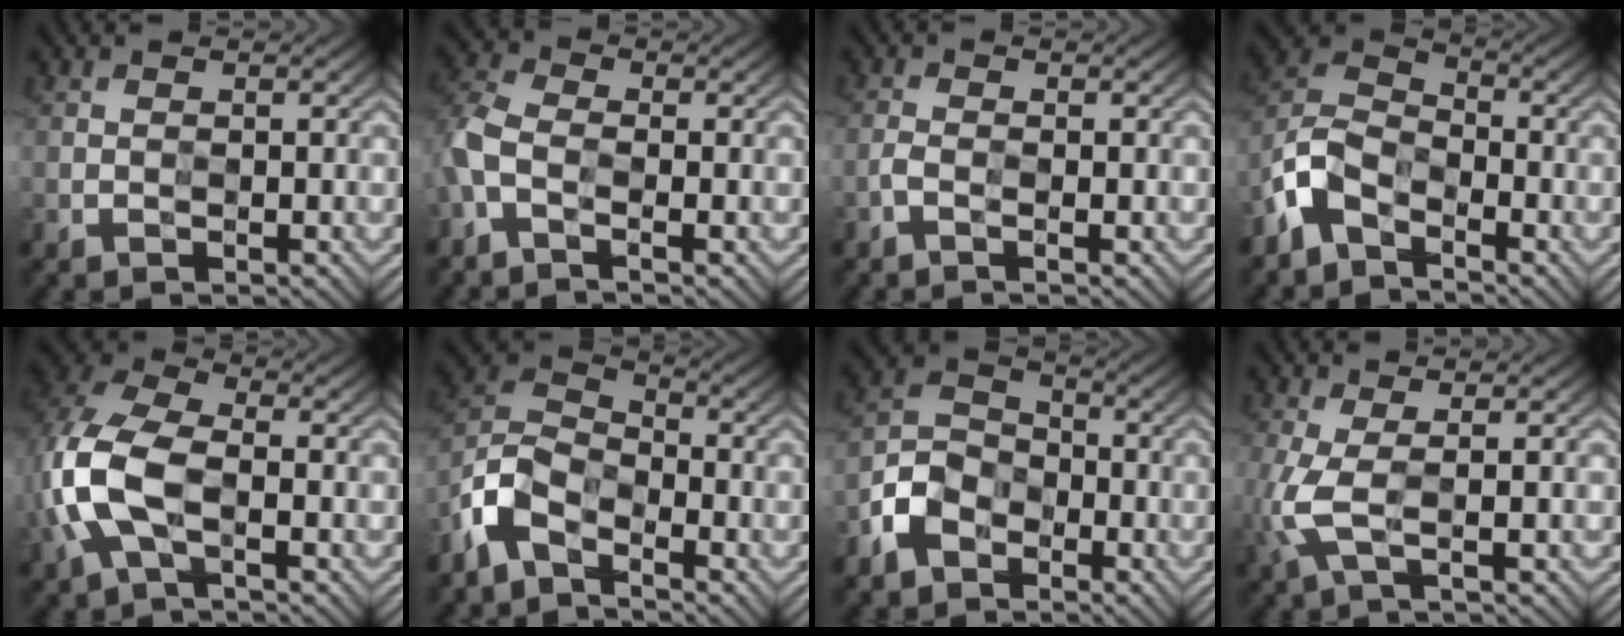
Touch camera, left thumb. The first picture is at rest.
{"total": 6.3, "force": [-2.5, 3.7, 4.4], "torque": [-0.118, -0.005, -0.057]}
{"total": 1.6, "force": [-1.3, 0.4, 0.8], "torque": [-0.016, -0.002, -0.027]}
{"total": 7.4, "force": [-5.1, 4.0, 3.6], "torque": [-0.072, 0.003, -0.119]}
{"total": 11.4, "force": [-2.0, 7.3, 8.6], "torque": [-0.224, 0.003, -0.046]}
{"total": 8.2, "force": [-5.6, 4.2, 4.3], "torque": [-0.086, -0.001, -0.129]}
{"total": 6.1, "force": [-3.7, 4.3, 2.1], "torque": [-0.040, 0.003, -0.089]}
{"total": 3.8, "force": [-0.1, 1.1, 3.6], "torque": [-0.105, 0.001, -0.005]}